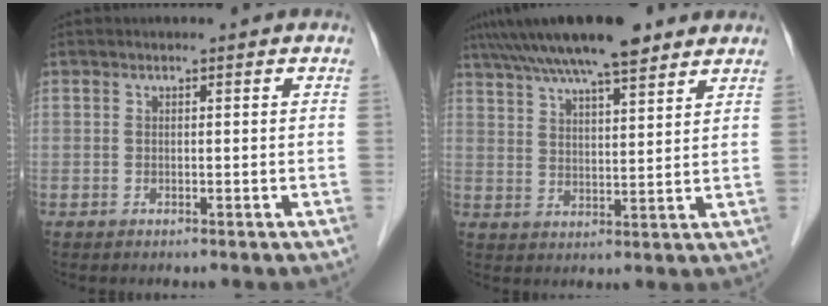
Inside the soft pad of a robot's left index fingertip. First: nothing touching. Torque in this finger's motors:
{"motor_torque": [0.63, -0.73, 1.05, 0.21]}